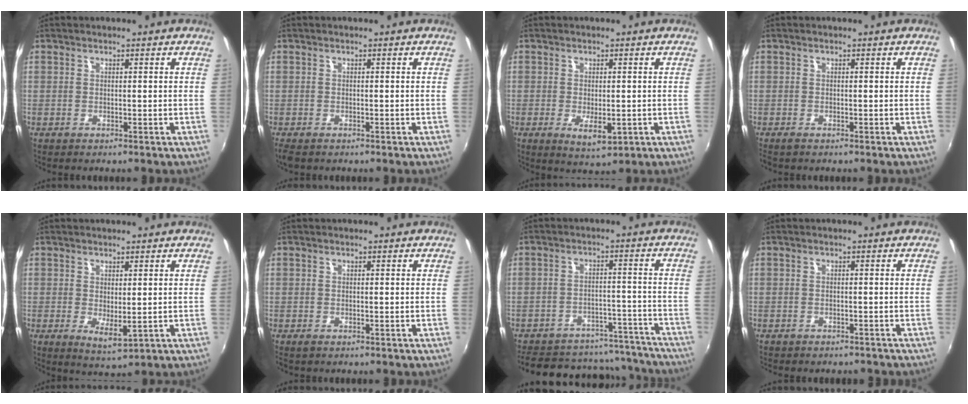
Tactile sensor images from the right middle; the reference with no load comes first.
{"total": 2.6, "force": [-1.8, 1.1, 1.5], "torque": [-0.030, -0.015, -0.029]}
{"total": 4.6, "force": [-1.2, 2.1, 3.9], "torque": [-0.068, -0.016, -0.015]}
{"total": 0.9, "force": [-0.7, 0.2, 0.4], "torque": [-0.008, -0.005, -0.014]}
{"total": 3.6, "force": [0.0, 1.4, 3.3], "torque": [-0.055, -0.014, 0.006]}
{"total": 0.7, "force": [-0.5, 0.4, 0.3], "torque": [-0.007, -0.004, -0.010]}
{"total": 23.5, "force": [-20.5, 8.9, 7.5], "torque": [-0.155, 0.046, -0.242]}
{"total": 3.6, "force": [-3.2, 1.2, 1.0], "torque": [-0.025, -0.011, -0.042]}